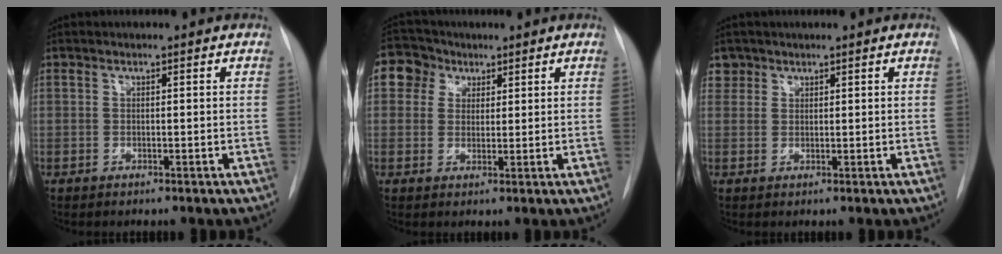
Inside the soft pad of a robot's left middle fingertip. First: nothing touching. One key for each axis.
{"total": 5.1, "fx": 2.2, "fy": 4.6, "fz": 0.7, "tx": -0.014, "ty": 0.022, "tz": 0.042}
{"total": 1.9, "fx": 1.3, "fy": 1.4, "fz": -0.3, "tx": 0.017, "ty": 0.007, "tz": 0.018}